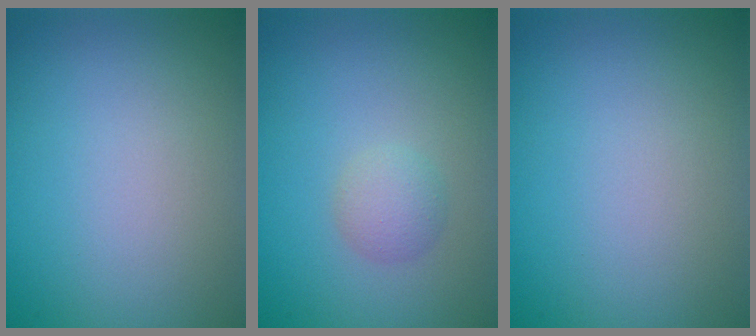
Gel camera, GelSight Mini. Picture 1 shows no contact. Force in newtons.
{"total": 1.7, "press": 1.7, "slide": 0.2}
{"total": 0.0}